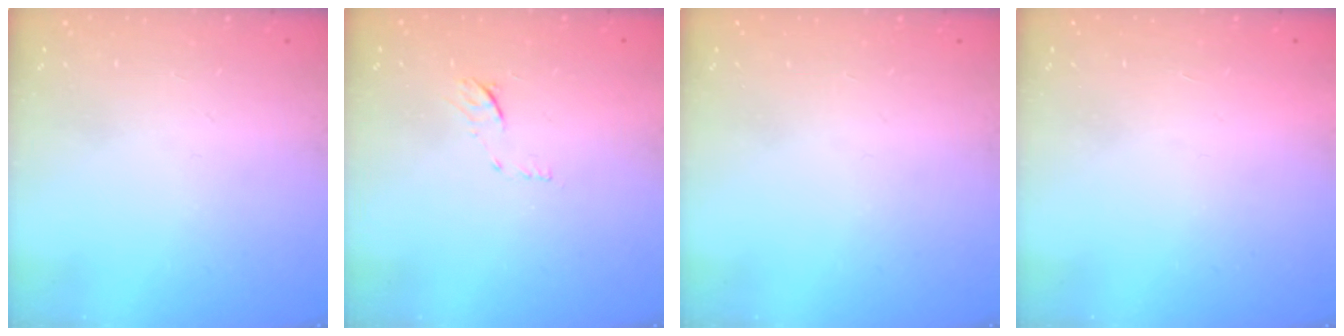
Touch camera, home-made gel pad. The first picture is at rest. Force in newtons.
{"total": 6.2, "press": 6.1, "slide": 0.7}
{"total": 0.0}
{"total": 1.7, "press": 1.6, "slide": 0.1}